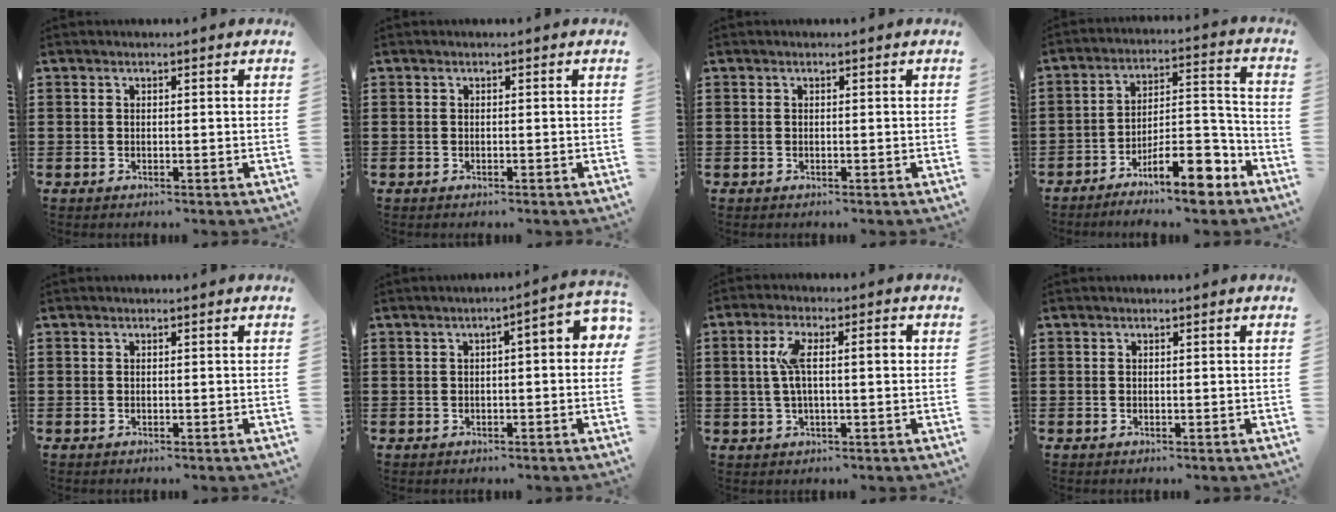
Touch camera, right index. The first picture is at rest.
{"total": 0.0}
{"total": 0.0}
{"total": 11.4, "force": [-7.5, 3.1, 8.0], "torque": [-0.119, 0.021, -0.134]}
{"total": 0.0}
{"total": 2.9, "force": [-0.3, 0.6, 2.8], "torque": [-0.045, -0.002, -0.010]}
{"total": 5.9, "force": [0.6, 1.5, 5.7], "torque": [-0.107, 0.005, 0.006]}
{"total": 0.0}